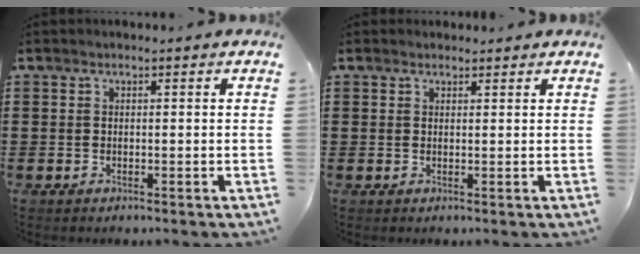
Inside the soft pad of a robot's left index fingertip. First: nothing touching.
{"total": 1.0, "force": [0.9, 0.3, 0.1], "torque": [-0.004, 0.002, 0.019]}